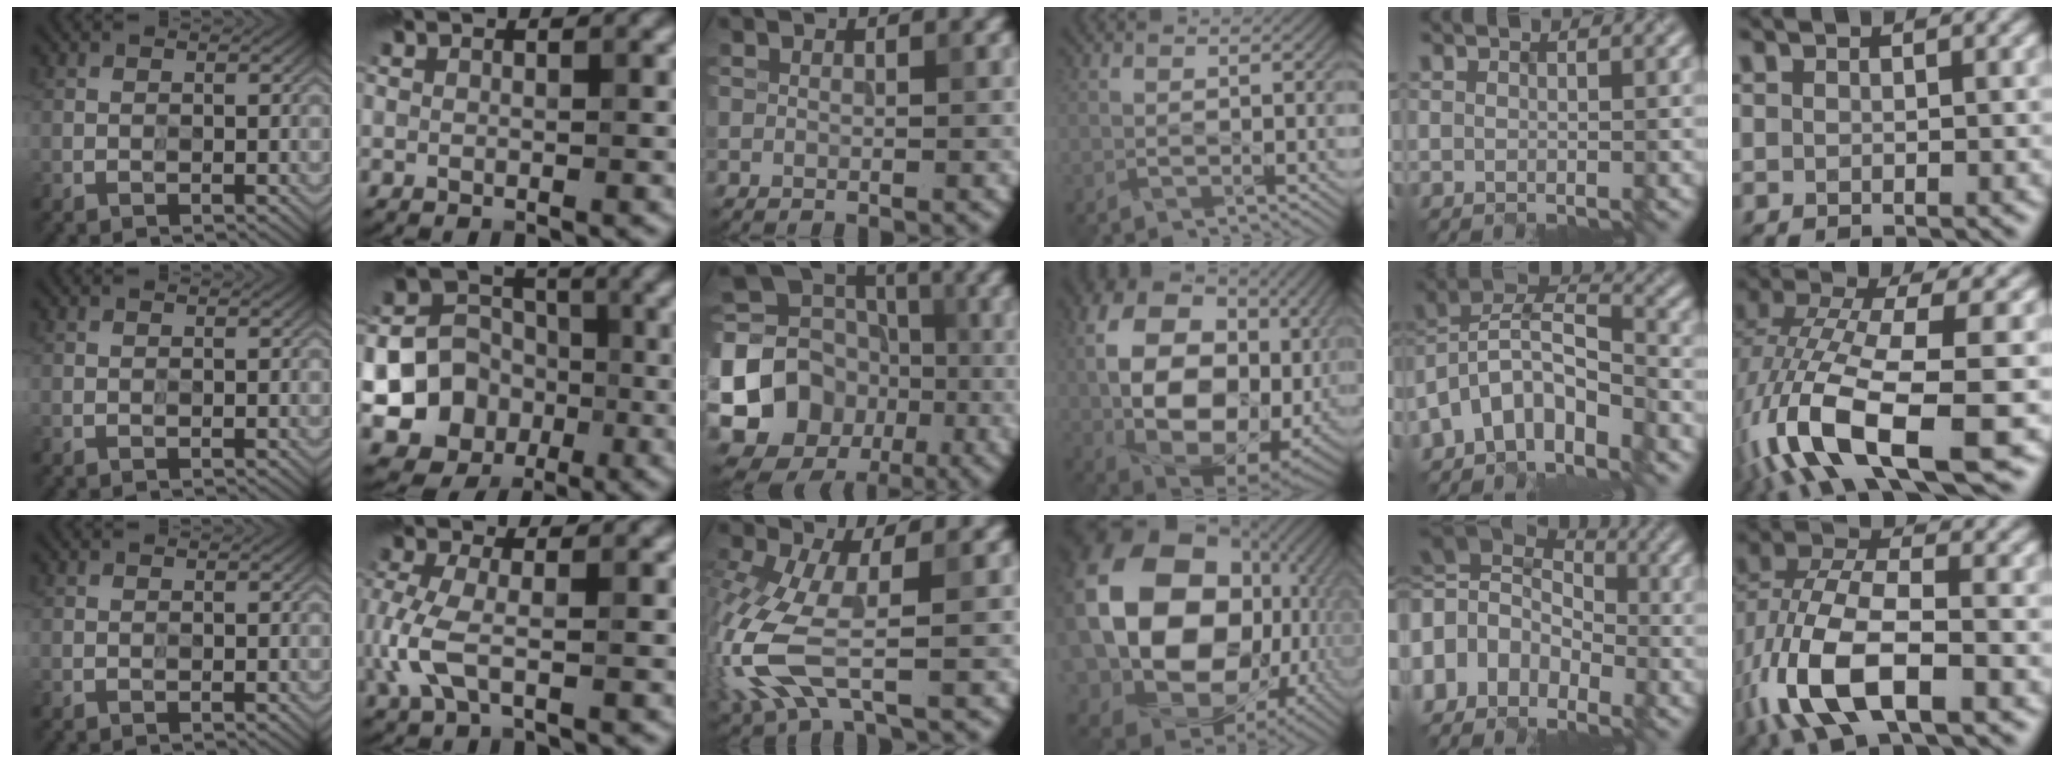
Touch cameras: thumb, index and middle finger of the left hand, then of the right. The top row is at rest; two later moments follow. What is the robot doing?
{"motion": "wipe", "object": "mirror"}